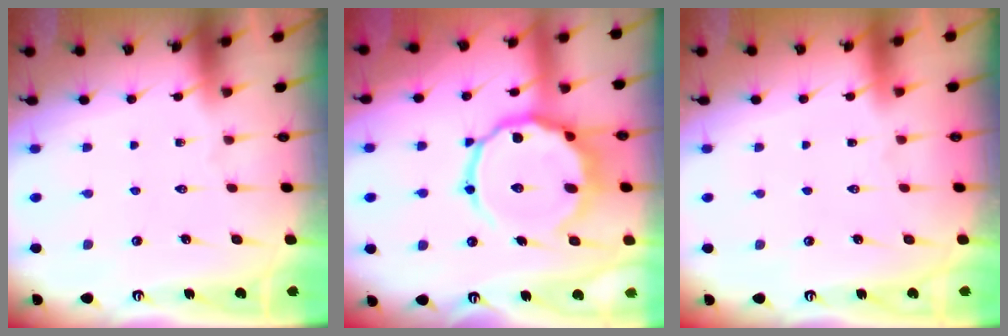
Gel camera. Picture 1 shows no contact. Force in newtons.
{"total": 16.1, "press": 16.0, "slide": 1.5}
{"total": 1.6, "press": 1.6, "slide": 0.1}